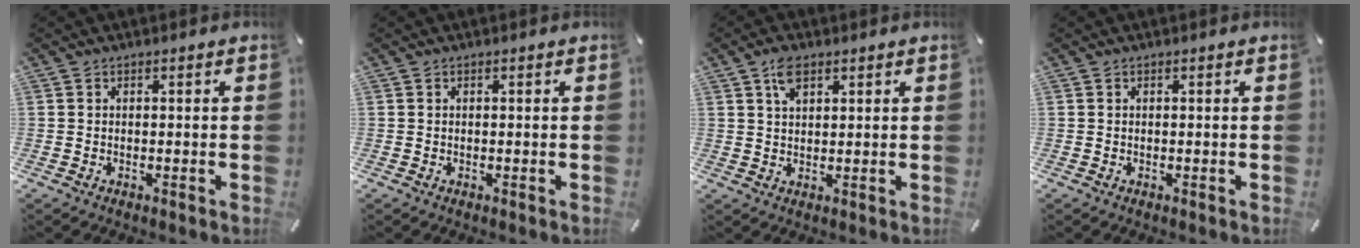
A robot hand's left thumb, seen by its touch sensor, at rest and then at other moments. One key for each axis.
{"total": 0.0}
{"total": 4.6, "fx": 2.5, "fy": 2.5, "fz": 2.9, "tx": -0.057, "ty": 0.000, "tz": 0.045}
{"total": 0.0}